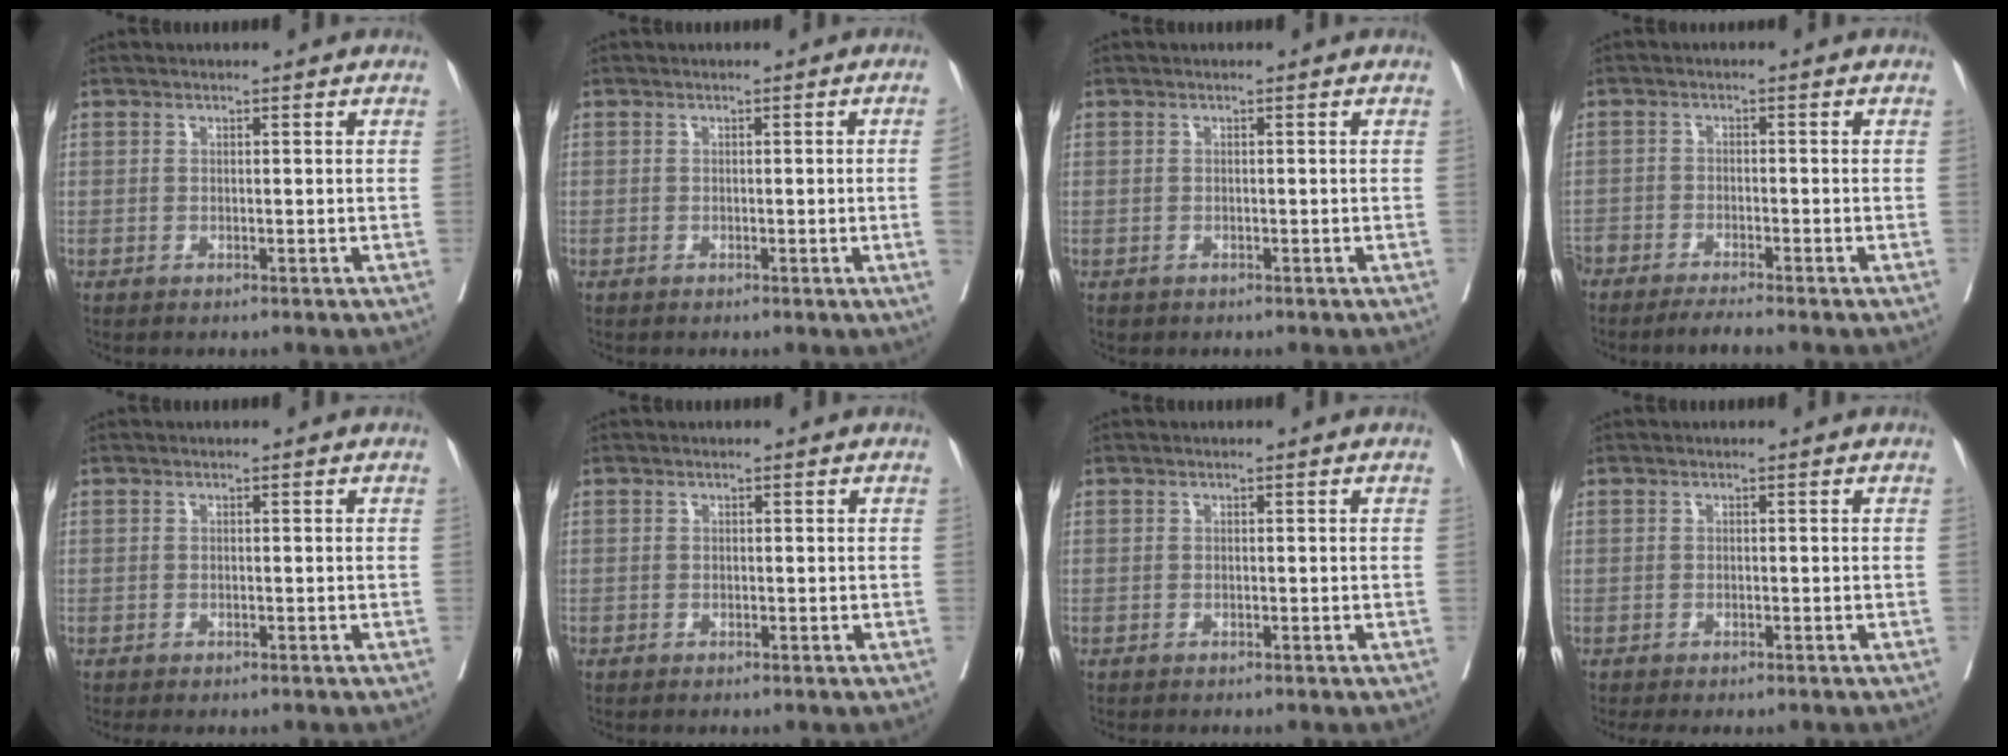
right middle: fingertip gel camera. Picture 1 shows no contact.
{"total": 2.1, "force": [-0.3, -0.8, 1.9], "torque": [-0.021, -0.003, -0.001]}
{"total": 0.8, "force": [-0.5, 0.5, 0.1], "torque": [-0.008, 0.001, -0.005]}
{"total": 5.2, "force": [-4.7, 0.0, 2.3], "torque": [-0.035, -0.013, -0.083]}
{"total": 1.8, "force": [-1.5, 0.7, 0.6], "torque": [-0.006, -0.003, -0.019]}
{"total": 0.0}
{"total": 0.8, "force": [-0.8, 0.2, 0.2], "torque": [-0.005, -0.002, -0.013]}
{"total": 2.8, "force": [-2.3, 1.0, 1.1], "torque": [-0.009, -0.006, -0.031]}